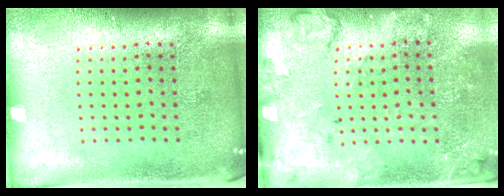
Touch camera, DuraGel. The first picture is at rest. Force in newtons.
{"total": 1.7, "press": 1.6, "slide": 0.8}